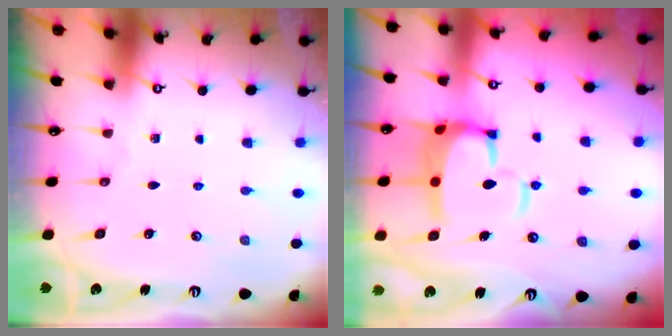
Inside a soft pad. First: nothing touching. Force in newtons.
{"total": 9.4, "press": 9.3, "slide": 1.3}